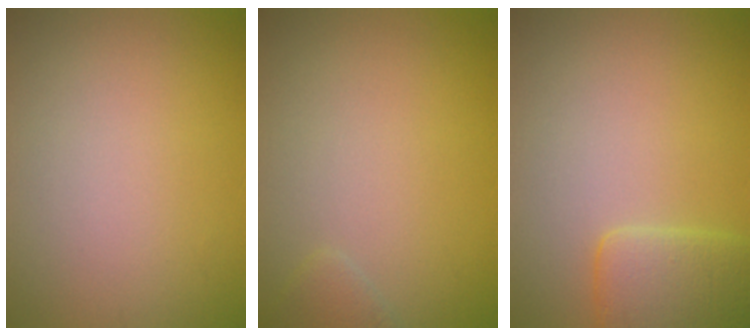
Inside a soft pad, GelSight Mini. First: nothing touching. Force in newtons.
{"total": 1.0, "press": 1.0, "slide": 0.0}
{"total": 3.6, "press": 3.6, "slide": 0.4}